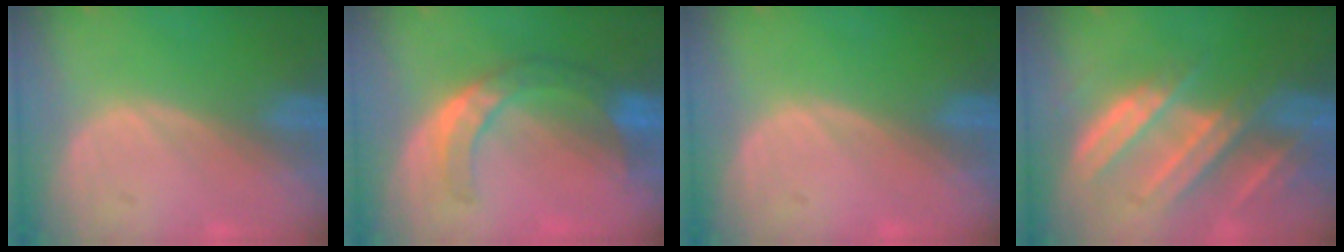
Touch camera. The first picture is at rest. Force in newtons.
{"total": 7.6, "press": 6.6, "slide": 3.8}
{"total": 0.0}
{"total": 8.8, "press": 8.1, "slide": 3.4}